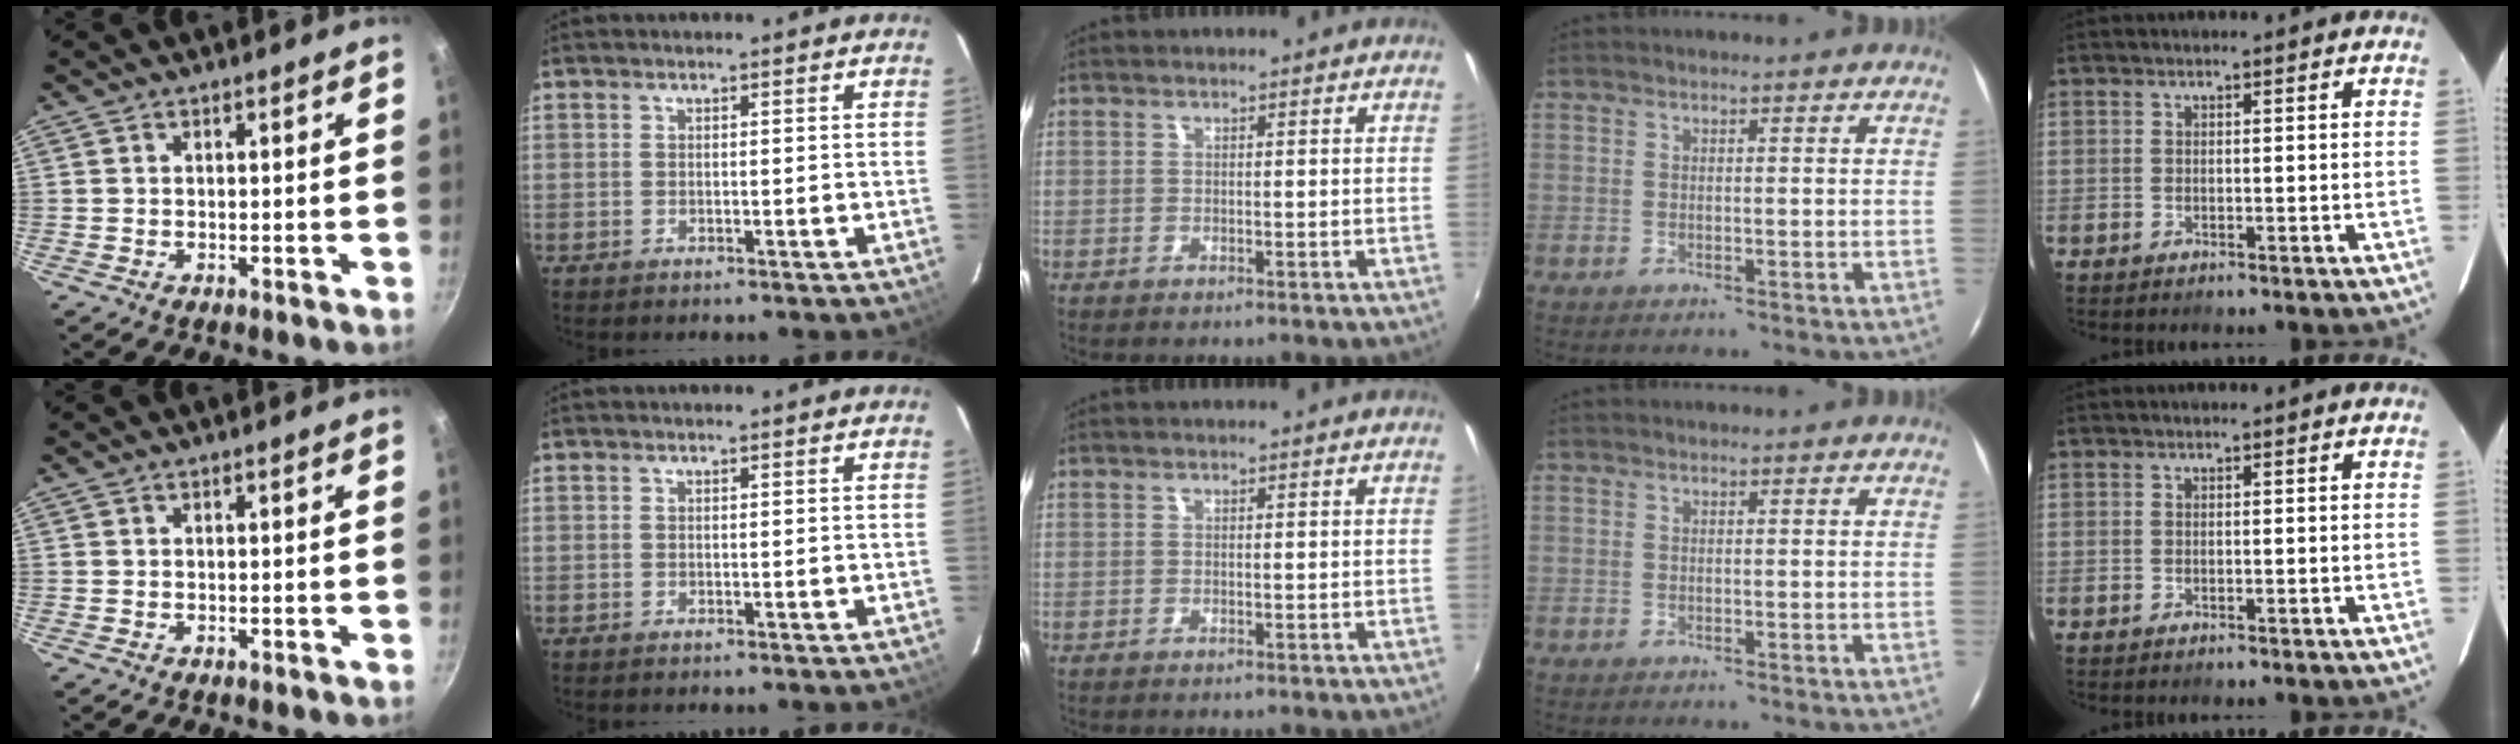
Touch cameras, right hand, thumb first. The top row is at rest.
{}